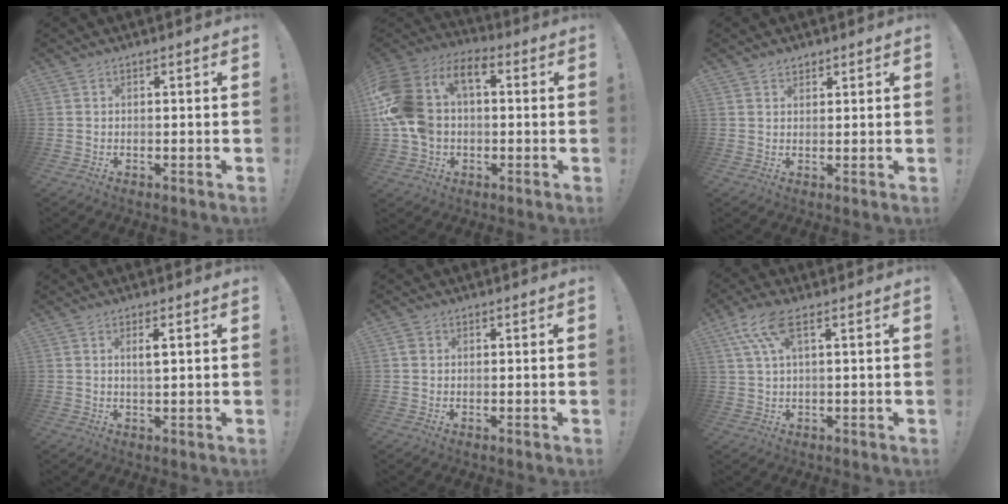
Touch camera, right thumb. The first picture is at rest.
{"total": 17.8, "force": [3.3, 12.4, 12.3], "torque": [-0.252, -0.004, 0.061]}
{"total": 2.1, "force": [1.7, 1.2, 0.5], "torque": [-0.002, -0.009, 0.031]}
{"total": 2.7, "force": [0.9, 0.4, 2.5], "torque": [-0.043, -0.005, 0.012]}
{"total": 1.4, "force": [0.4, 1.2, 0.5], "torque": [-0.010, 0.004, 0.007]}
{"total": 8.5, "force": [3.9, 2.7, 7.0], "torque": [-0.131, -0.004, 0.075]}